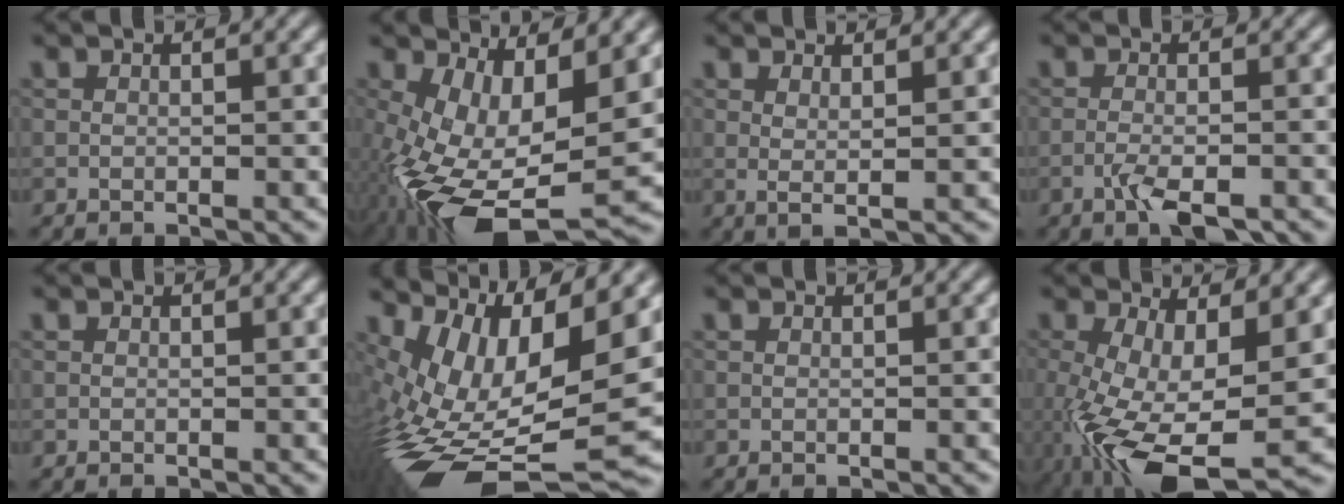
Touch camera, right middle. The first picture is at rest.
{"total": 10.8, "force": [-3.3, 4.7, 9.2], "torque": [-0.200, -0.015, -0.033]}
{"total": 1.3, "force": [0.6, 0.1, 1.1], "torque": [-0.029, 0.008, 0.020]}
{"total": 2.6, "force": [-1.8, 0.4, 1.8], "torque": [-0.048, 0.010, -0.027]}
{"total": 0.0}
{"total": 14.5, "force": [-1.1, 5.7, 13.2], "torque": [-0.257, 0.005, 0.001]}
{"total": 0.0}
{"total": 9.9, "force": [-3.7, 3.8, 8.4], "torque": [-0.178, -0.025, -0.044]}